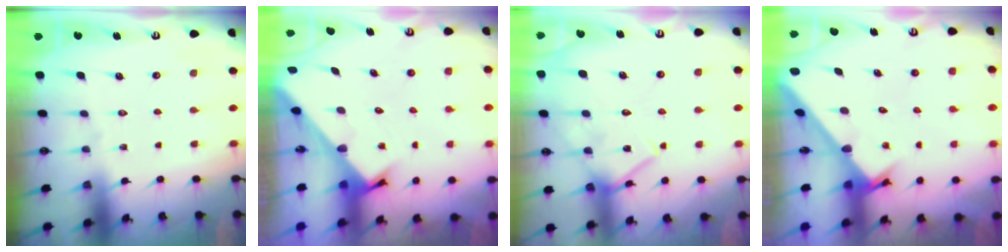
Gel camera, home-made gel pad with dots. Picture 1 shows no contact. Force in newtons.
{"total": 2.5, "press": 2.5, "slide": 0.3}
{"total": 14.8, "press": 14.7, "slide": 1.2}
{"total": 2.6, "press": 2.6, "slide": 0.3}